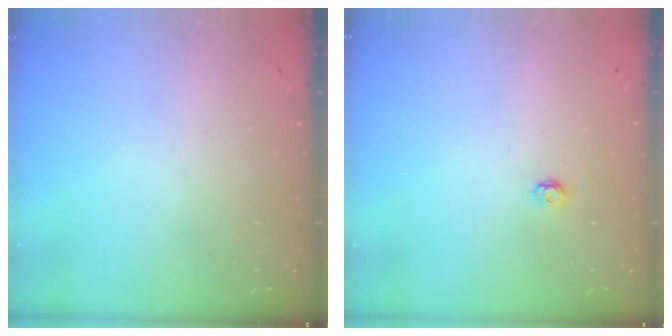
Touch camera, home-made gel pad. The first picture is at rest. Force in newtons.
{"total": 2.9, "press": 2.9, "slide": 0.4}